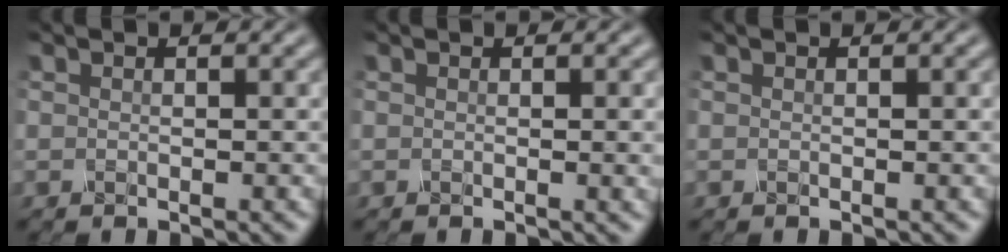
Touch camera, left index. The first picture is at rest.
{"total": 1.9, "force": [0.0, 0.7, 1.8], "torque": [-0.016, 0.001, -0.005]}
{"total": 0.5, "force": [0.0, 0.2, 0.5], "torque": [-0.003, 0.001, -0.002]}